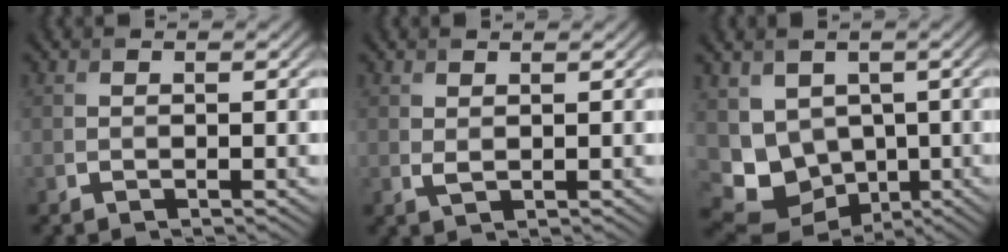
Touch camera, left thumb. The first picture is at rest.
{"total": 1.0, "force": [0.6, 0.4, 0.7], "torque": [-0.022, -0.003, 0.015]}
{"total": 8.2, "force": [0.0, 7.0, 4.3], "torque": [-0.097, -0.034, 0.011]}